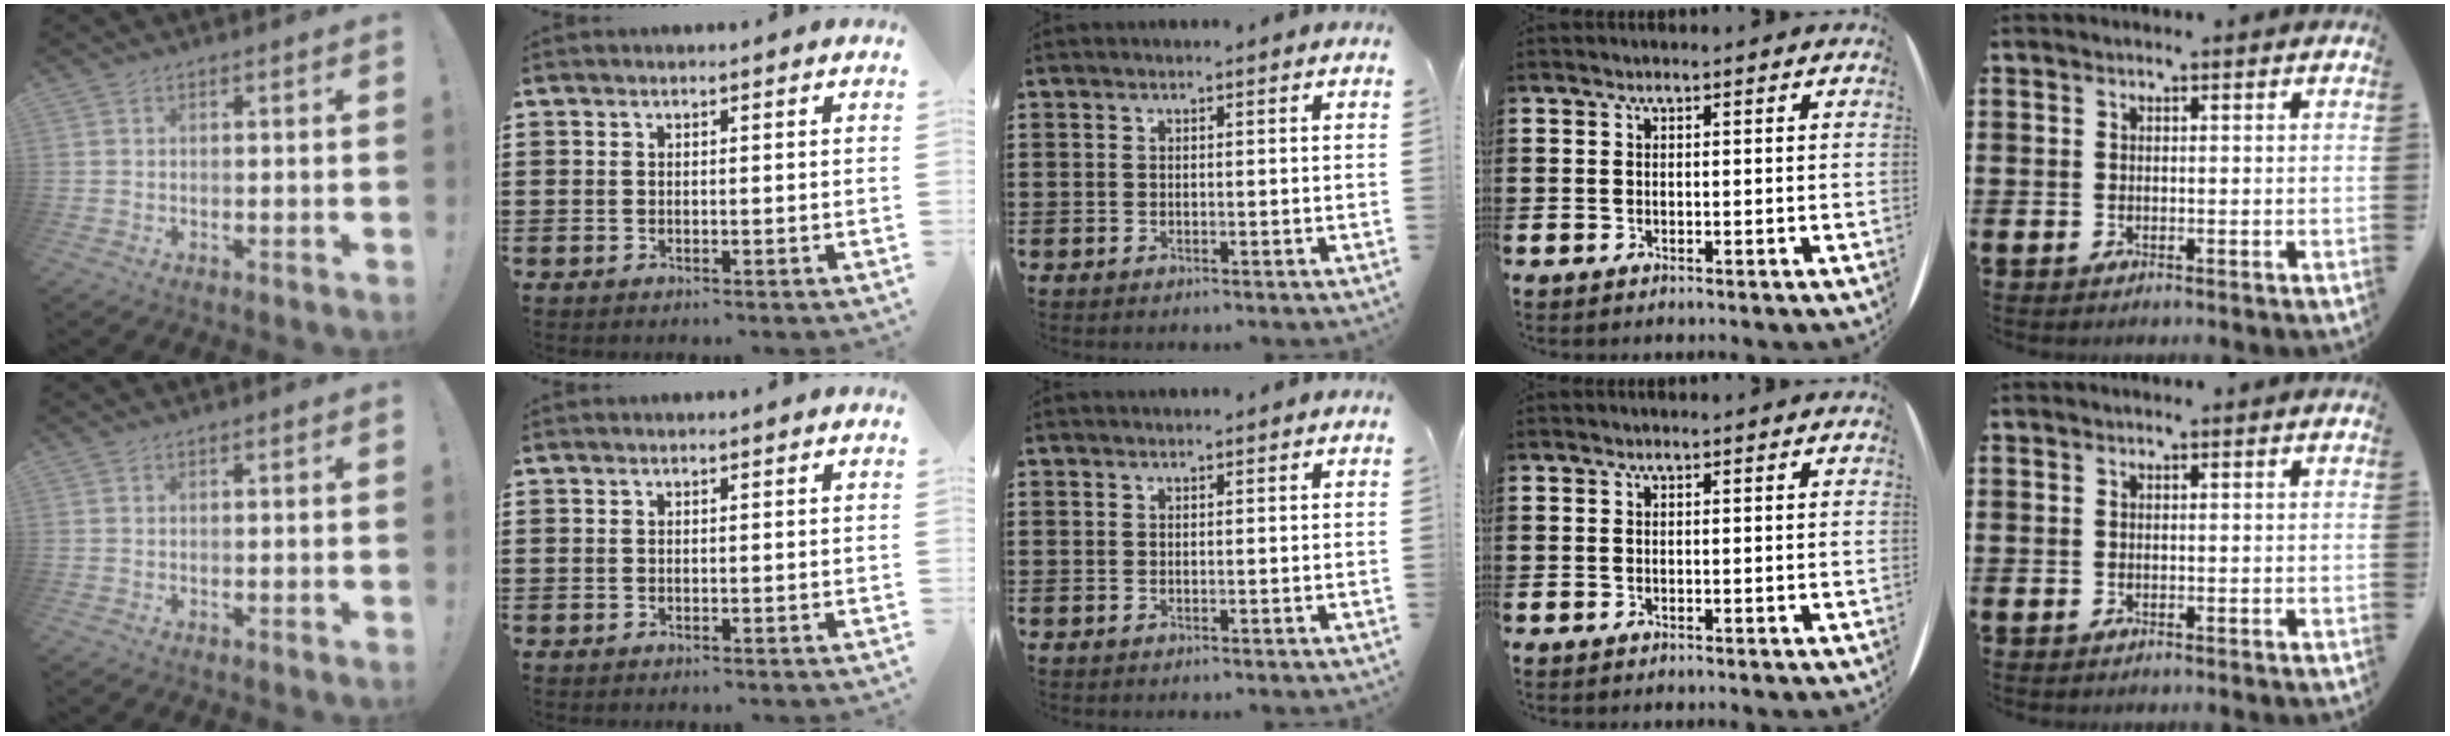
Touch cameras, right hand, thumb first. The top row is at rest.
{}